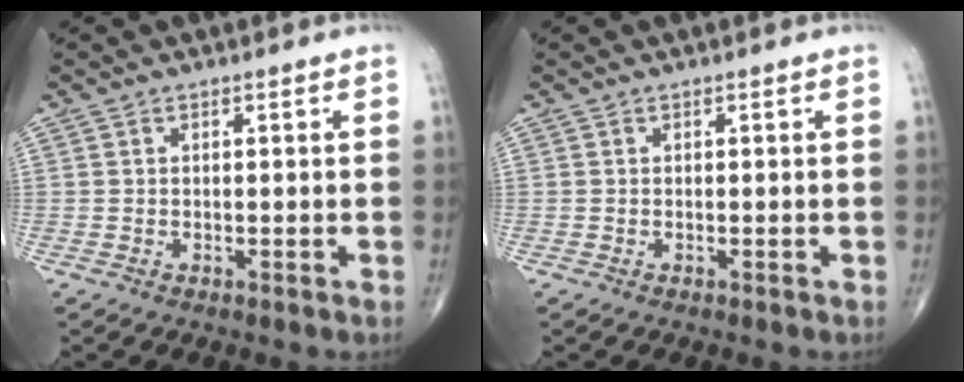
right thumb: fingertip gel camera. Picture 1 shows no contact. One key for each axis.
{"total": 0.0}